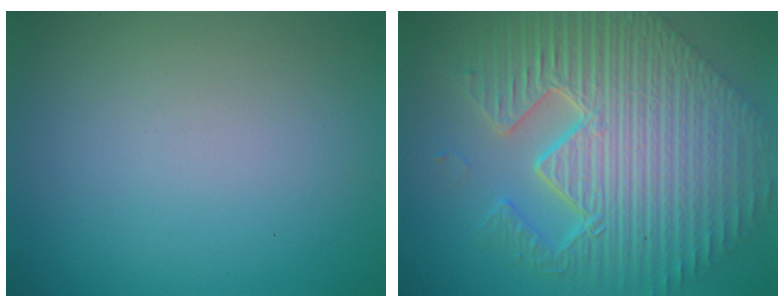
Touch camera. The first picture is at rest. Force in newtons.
{"total": 12.1, "press": 8.1, "slide": 9.0}